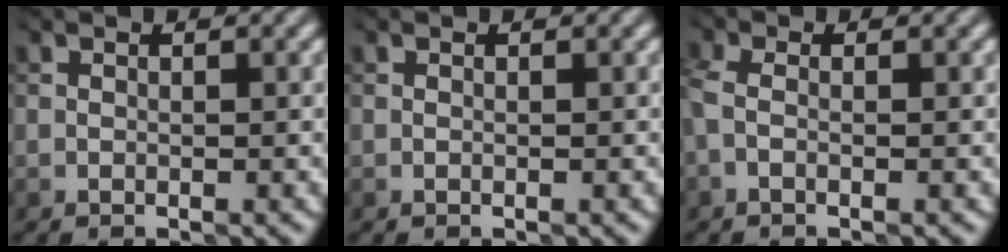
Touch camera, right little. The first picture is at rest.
{"total": 0.0}
{"total": 1.1, "force": [-0.6, 0.5, 0.8], "torque": [-0.028, 0.002, -0.012]}